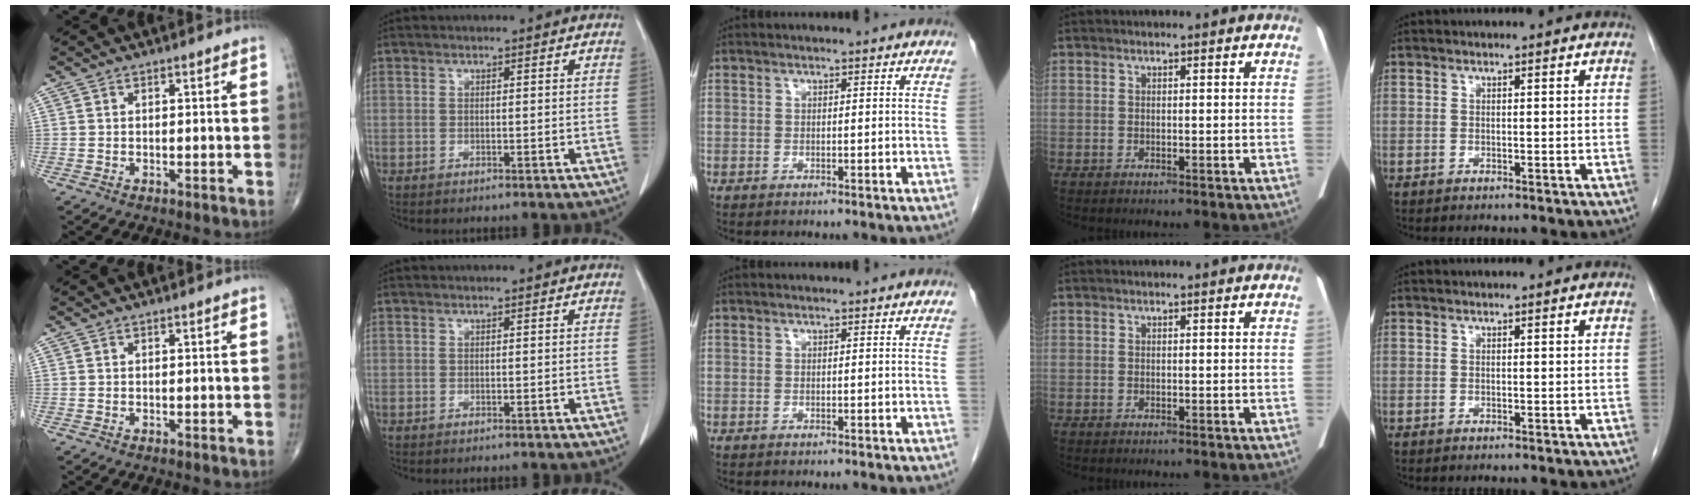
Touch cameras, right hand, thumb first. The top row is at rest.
{}